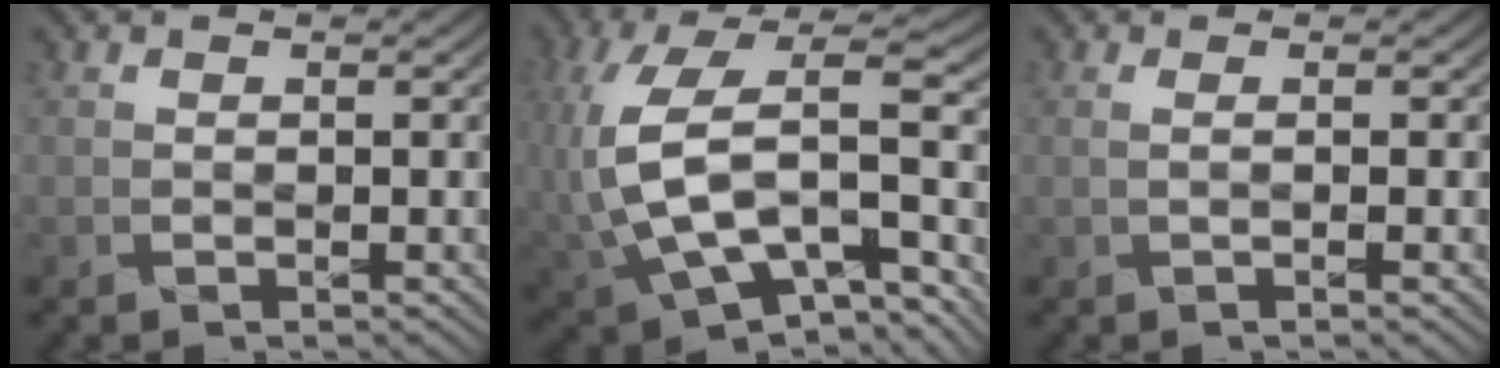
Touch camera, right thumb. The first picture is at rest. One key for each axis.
{"total": 14.4, "fx": -1.7, "fy": 7.3, "fz": 12.3, "tx": -0.272, "ty": -0.015, "tz": -0.022}
{"total": 2.2, "fx": -0.1, "fy": 0.4, "fz": 2.1, "tx": -0.024, "ty": 0.000, "tz": -0.009}